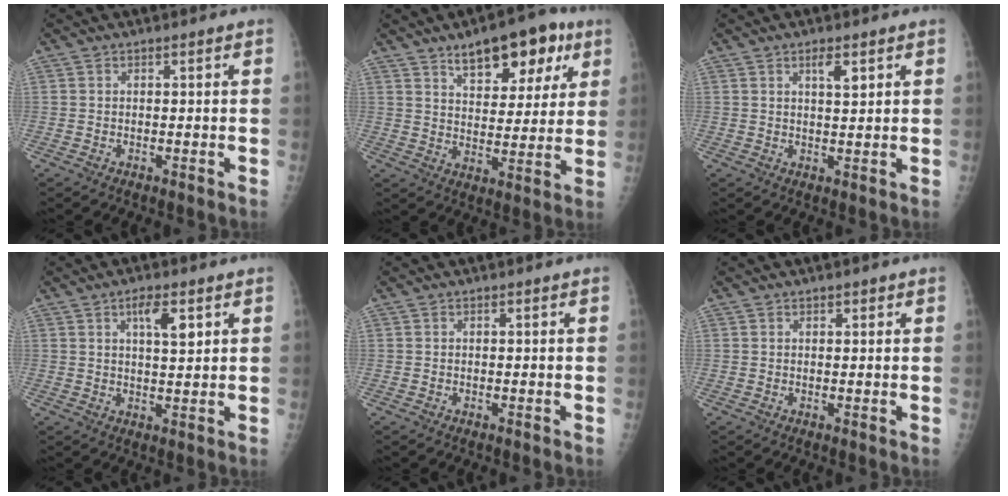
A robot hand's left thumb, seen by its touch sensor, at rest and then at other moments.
{"total": 14.6, "force": [8.2, 6.9, 9.8], "torque": [-0.092, -0.027, 0.121]}
{"total": 3.1, "force": [1.6, 0.9, 2.4], "torque": [-0.035, -0.009, 0.028]}
{"total": 5.3, "force": [2.4, 1.7, 4.4], "torque": [-0.067, -0.010, 0.041]}
{"total": 0.0}
{"total": 1.1, "force": [0.7, 0.5, 0.6], "torque": [-0.001, -0.002, 0.008]}